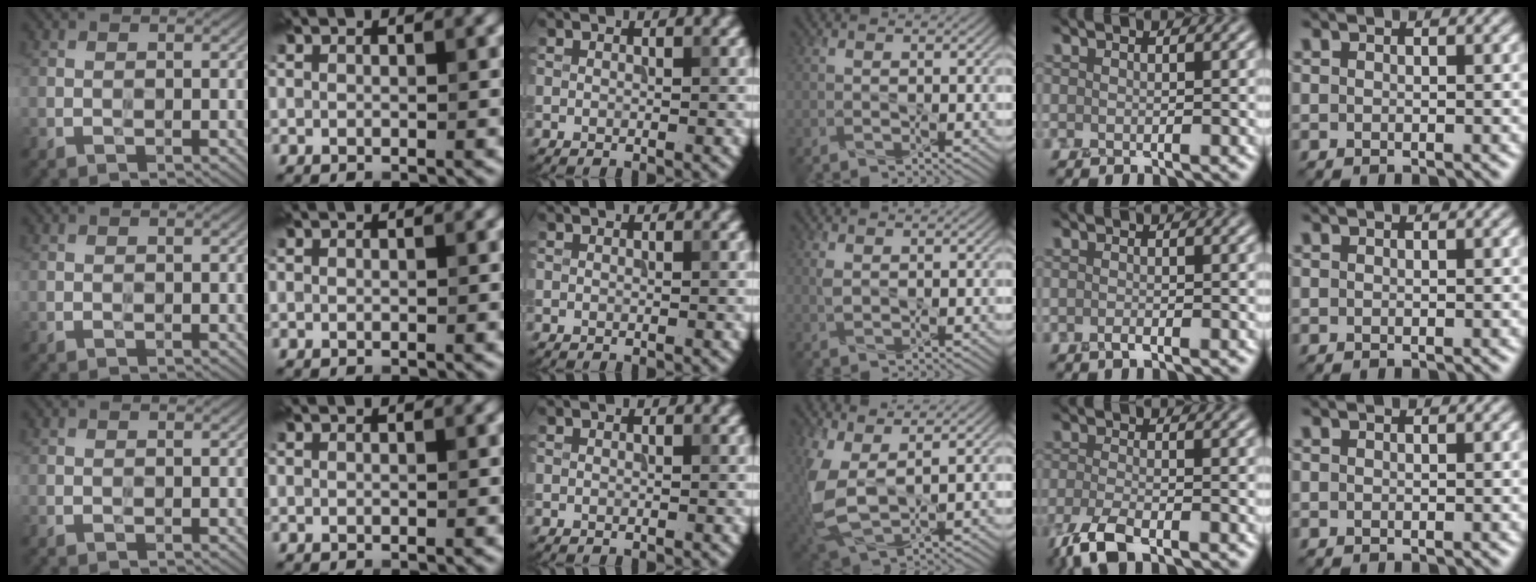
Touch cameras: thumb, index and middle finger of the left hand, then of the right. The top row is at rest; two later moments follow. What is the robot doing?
{"motion": "squeeze", "object": "tweezer"}